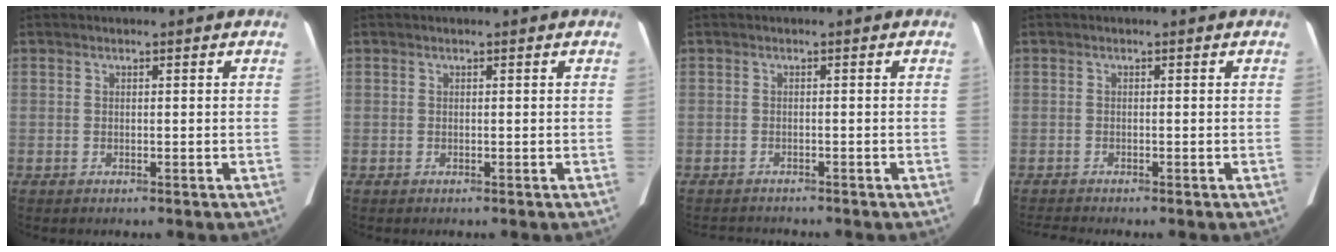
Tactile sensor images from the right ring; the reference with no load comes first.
{"total": 0.0}
{"total": 3.3, "force": [-3.2, 0.6, 0.7], "torque": [-0.012, -0.009, -0.045]}
{"total": 1.3, "force": [-1.2, -0.5, 0.1], "torque": [-0.012, -0.010, -0.025]}